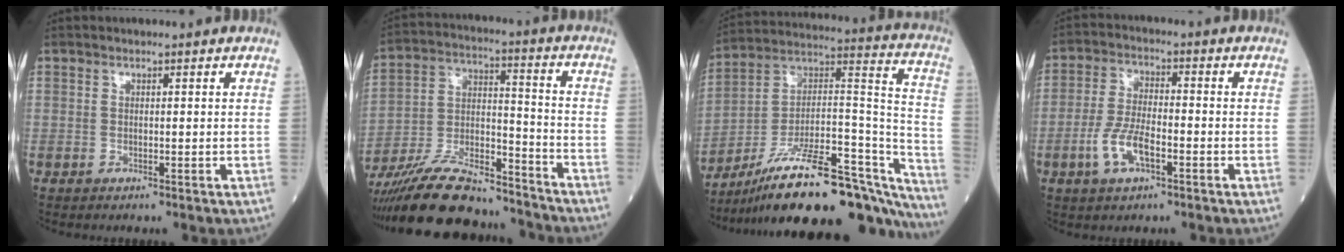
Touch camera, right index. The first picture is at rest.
{"total": 19.9, "force": [-17.9, 3.9, 7.9], "torque": [-0.171, 0.001, -0.309]}
{"total": 30.9, "force": [-24.5, 6.8, 17.5], "torque": [-0.201, 0.025, -0.366]}
{"total": 7.0, "force": [-2.9, 2.4, 5.9], "torque": [-0.126, 0.001, -0.056]}